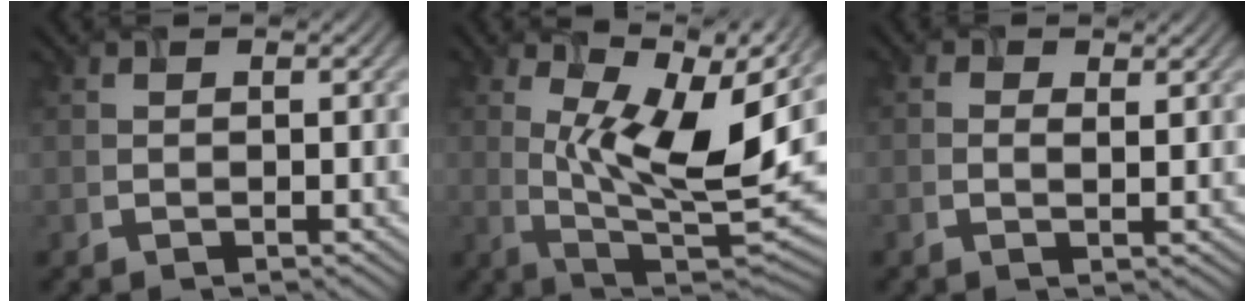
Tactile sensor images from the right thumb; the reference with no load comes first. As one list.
[{"total": 13.1, "force": [4.2, 4.9, 11.3], "torque": [-0.205, -0.011, 0.076]}, {"total": 1.0, "force": [0.3, 0.7, 0.7], "torque": [-0.009, -0.011, 0.007]}]